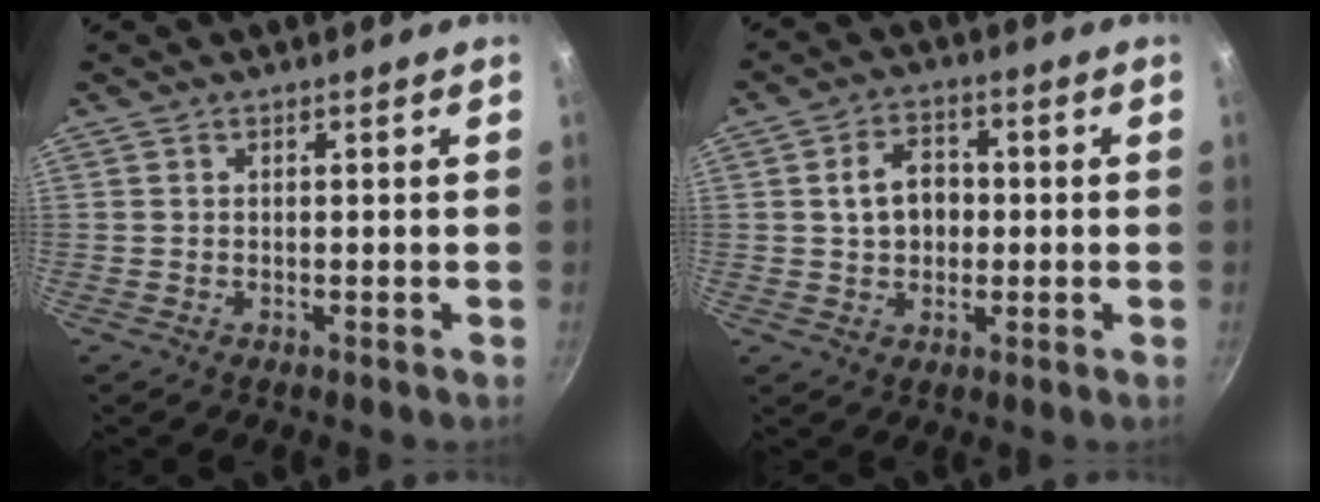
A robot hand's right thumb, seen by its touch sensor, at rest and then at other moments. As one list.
[{"total": 7.2, "force": [0.3, 5.4, 4.7], "torque": [-0.055, 0.014, 0.001]}]